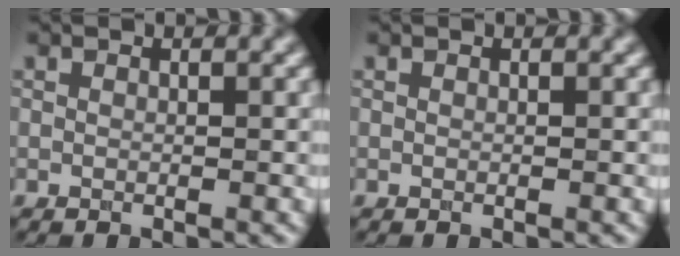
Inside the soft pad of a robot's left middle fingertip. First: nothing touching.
{"total": 0.0}